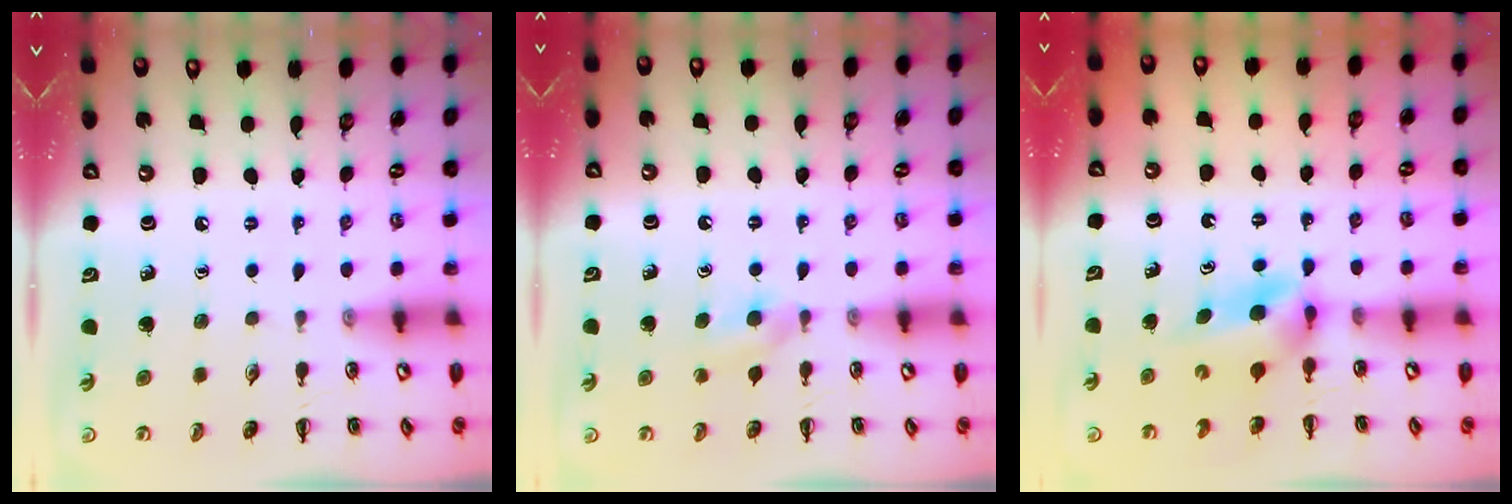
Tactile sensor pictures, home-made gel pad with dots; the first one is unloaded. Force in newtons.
{"total": 3.9, "press": 3.6, "slide": 1.4}
{"total": 3.9, "press": 3.9, "slide": 0.5}